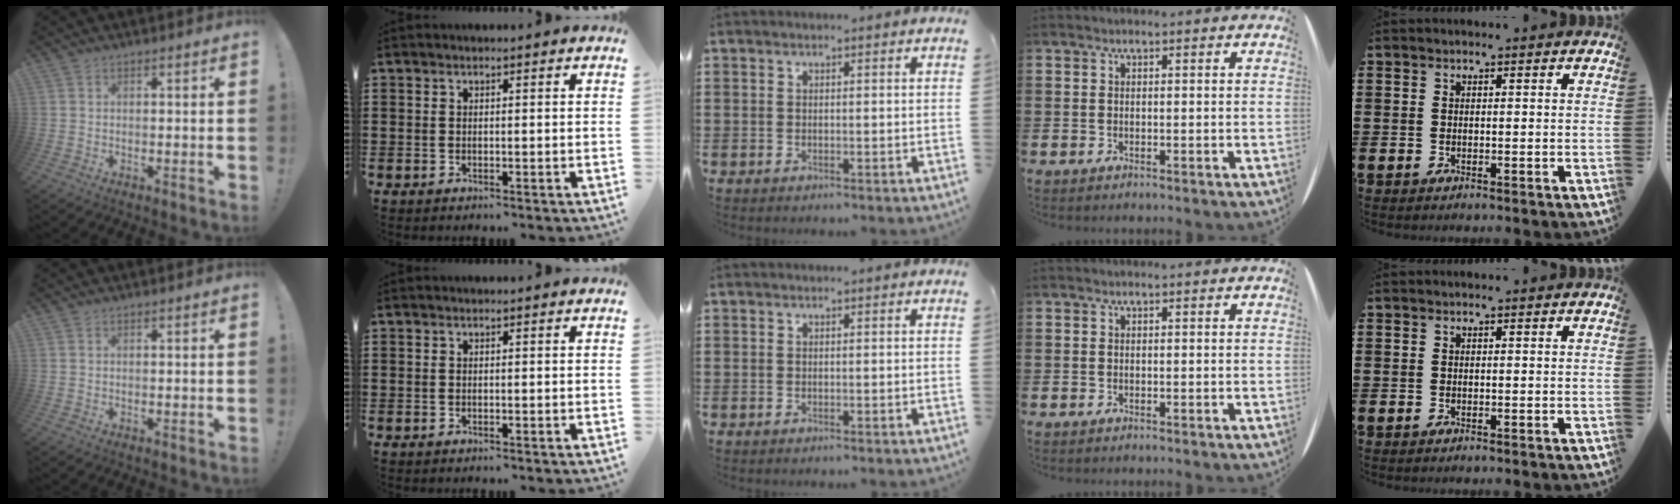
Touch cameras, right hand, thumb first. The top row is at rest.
{}